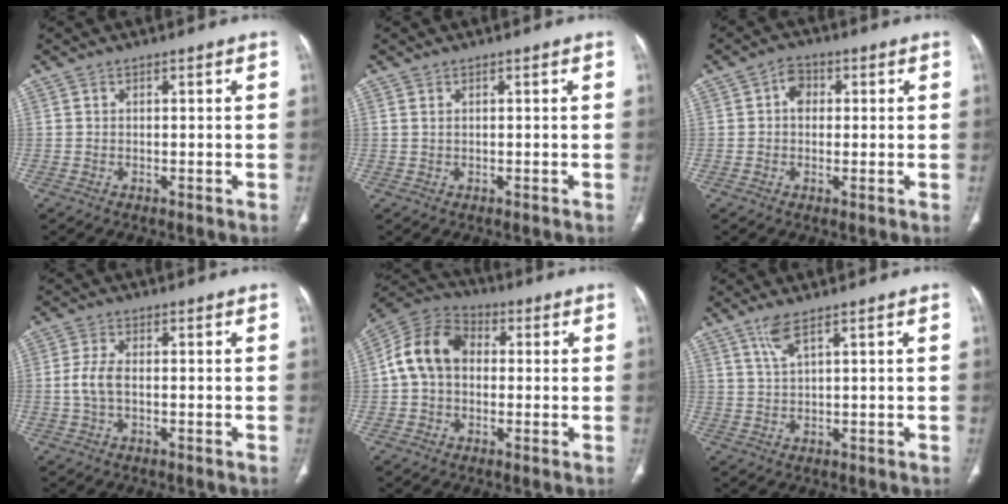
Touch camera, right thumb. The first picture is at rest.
{"total": 0.8, "force": [0.4, 0.5, 0.5], "torque": [-0.012, 0.002, 0.009]}
{"total": 4.4, "force": [0.7, 3.3, 2.8], "torque": [-0.025, 0.003, 0.005]}
{"total": 4.2, "force": [-0.4, 2.1, 3.6], "torque": [-0.091, 0.007, -0.012]}
{"total": 11.6, "force": [0.6, 8.8, 7.5], "torque": [-0.130, 0.033, -0.004]}
{"total": 3.3, "force": [2.0, 0.4, 2.6], "torque": [-0.066, -0.002, 0.050]}